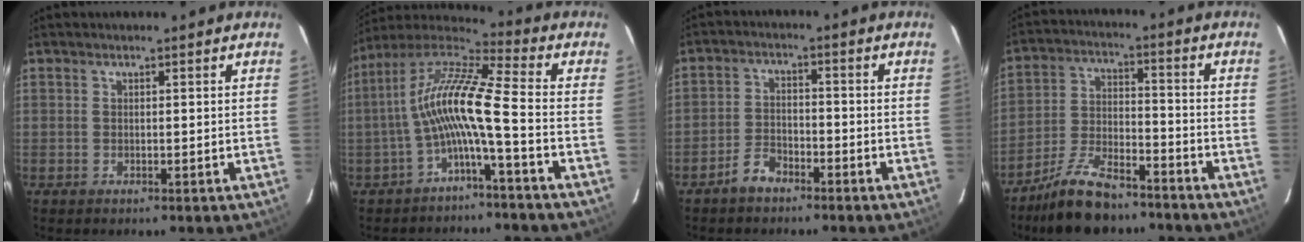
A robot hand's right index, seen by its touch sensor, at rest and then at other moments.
{"total": 12.1, "force": [-3.0, 0.6, 11.7], "torque": [-0.233, 0.016, -0.064]}
{"total": 4.5, "force": [-3.5, 2.1, 1.7], "torque": [-0.051, 0.012, -0.065]}
{"total": 13.6, "force": [-10.9, 4.7, 6.6], "torque": [-0.141, 0.003, -0.194]}